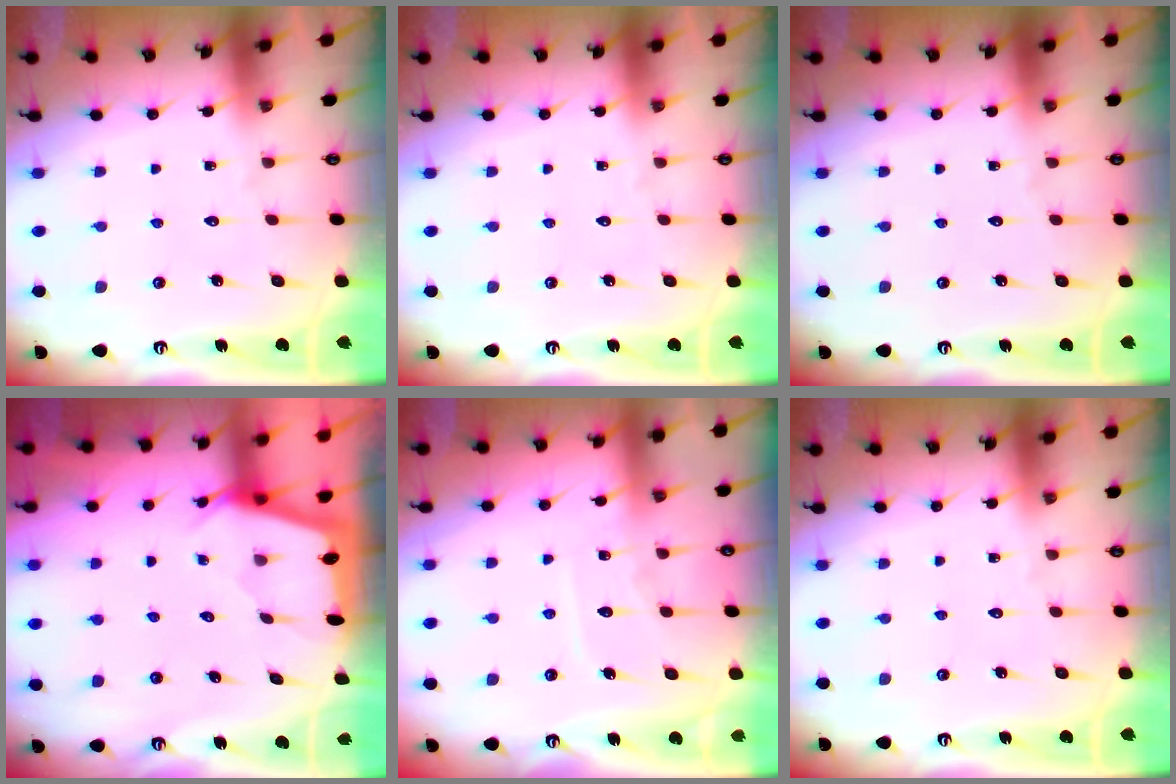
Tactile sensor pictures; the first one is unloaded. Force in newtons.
{"total": 0.0}
{"total": 0.0}
{"total": 2.3, "press": 2.3, "slide": 0.3}
{"total": 6.9, "press": 6.8, "slide": 0.7}
{"total": 0.0}